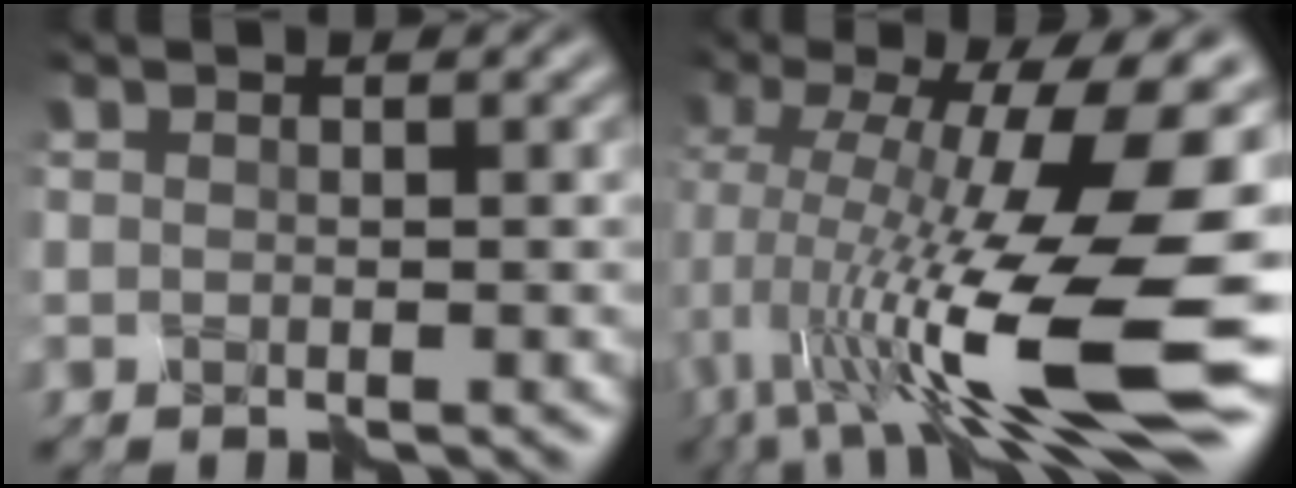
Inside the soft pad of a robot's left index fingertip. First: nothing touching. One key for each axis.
{"total": 16.8, "fx": -3.5, "fy": 5.2, "fz": 15.6, "tx": -0.279, "ty": -0.001, "tz": -0.062}